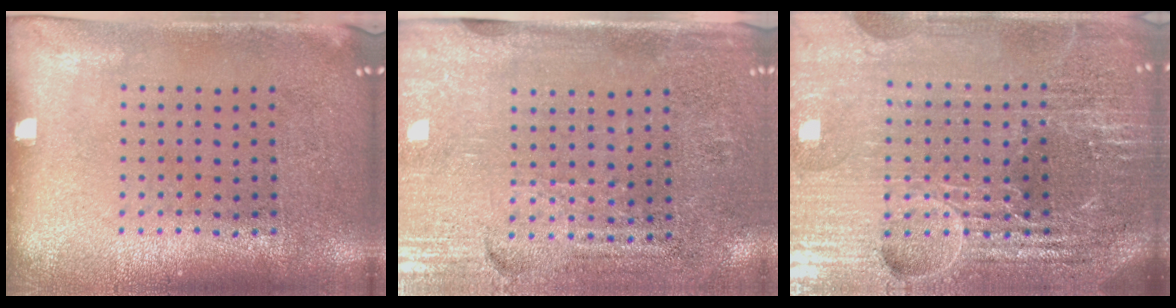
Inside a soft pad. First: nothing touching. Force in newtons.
{"total": 3.4, "press": 3.1, "slide": 1.4}
{"total": 6.4, "press": 5.6, "slide": 3.0}